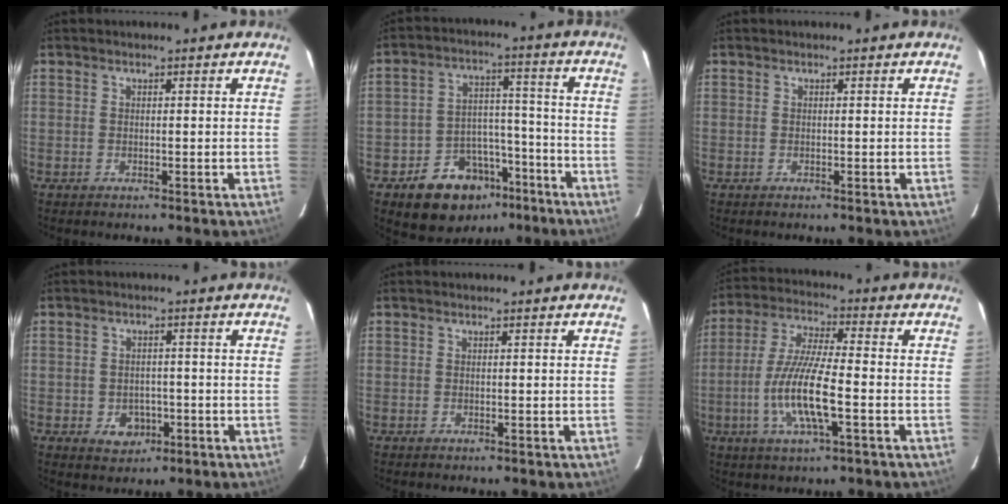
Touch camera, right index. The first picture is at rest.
{"total": 13.2, "force": [-8.2, 9.1, 5.0], "torque": [-0.098, 0.037, -0.105]}
{"total": 0.0}
{"total": 4.5, "force": [-1.5, 3.8, 1.9], "torque": [-0.044, 0.007, -0.006]}
{"total": 0.0}
{"total": 12.5, "force": [-3.7, 2.1, 11.8], "torque": [-0.243, -0.005, -0.068]}